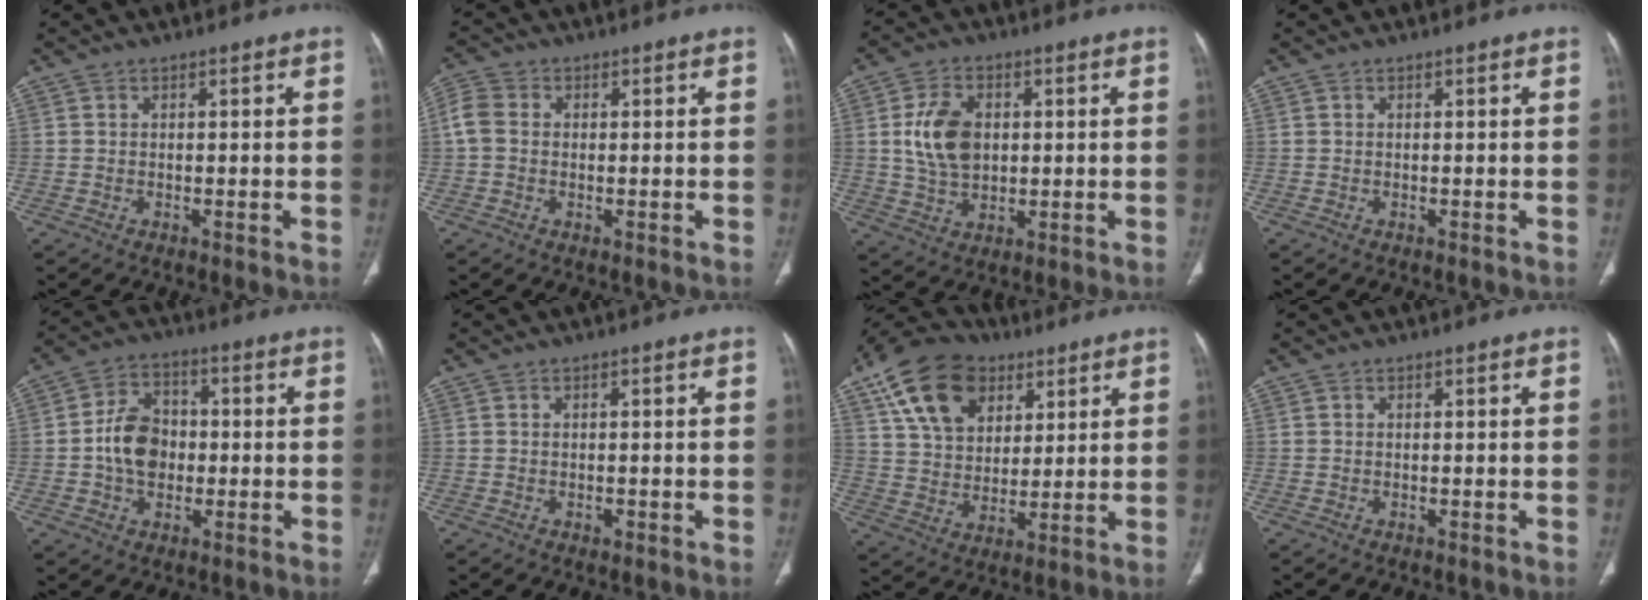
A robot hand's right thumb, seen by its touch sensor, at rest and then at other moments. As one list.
[{"total": 4.3, "force": [0.2, 3.4, 2.6], "torque": [-0.062, 0.010, -0.004]}, {"total": 9.8, "force": [1.3, 6.7, 7.0], "torque": [-0.118, -0.003, 0.031]}, {"total": 0.0}, {"total": 9.6, "force": [-0.8, 7.2, 6.2], "torque": [-0.085, 0.020, -0.020]}, {"total": 0.6, "force": [-0.2, 0.4, 0.3], "torque": [-0.003, 0.001, -0.004]}, {"total": 17.7, "force": [8.4, 12.0, 9.8], "torque": [-0.157, -0.010, 0.146]}, {"total": 0.0}]